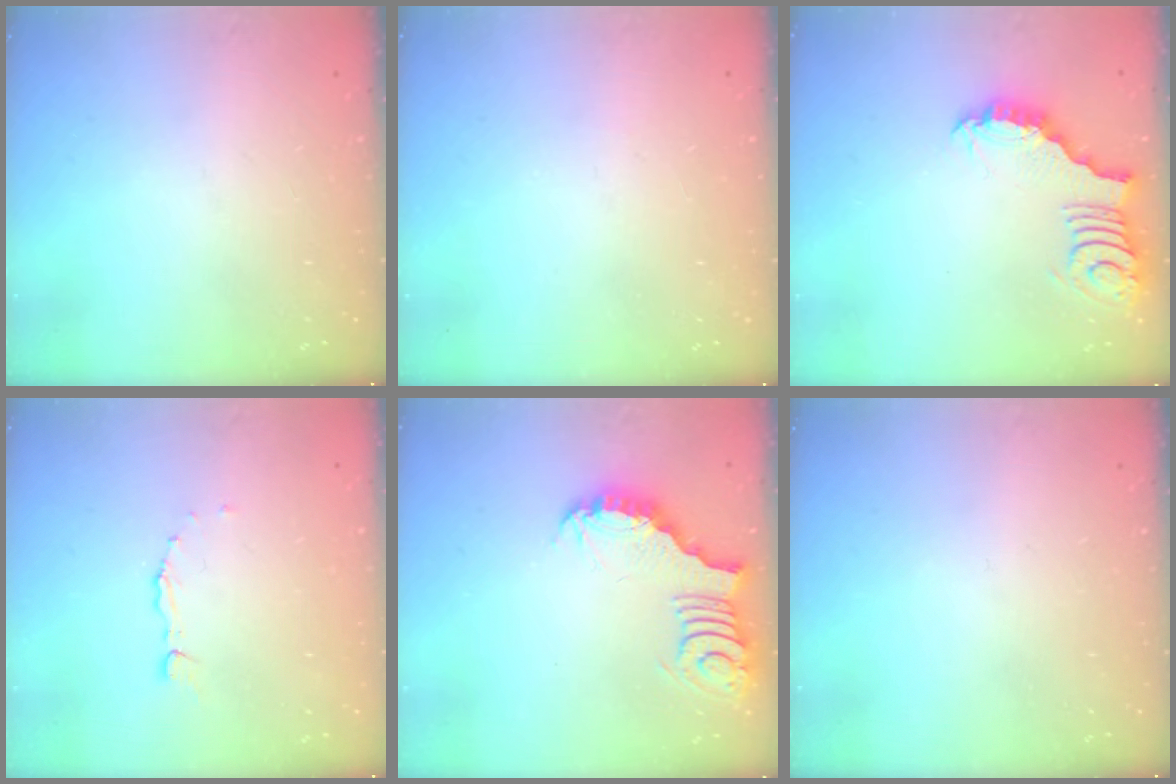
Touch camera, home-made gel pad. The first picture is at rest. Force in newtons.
{"total": 0.0}
{"total": 2.4, "press": 2.4, "slide": 0.3}
{"total": 1.7, "press": 1.7, "slide": 0.4}
{"total": 3.7, "press": 3.7, "slide": 0.5}
{"total": 0.0}